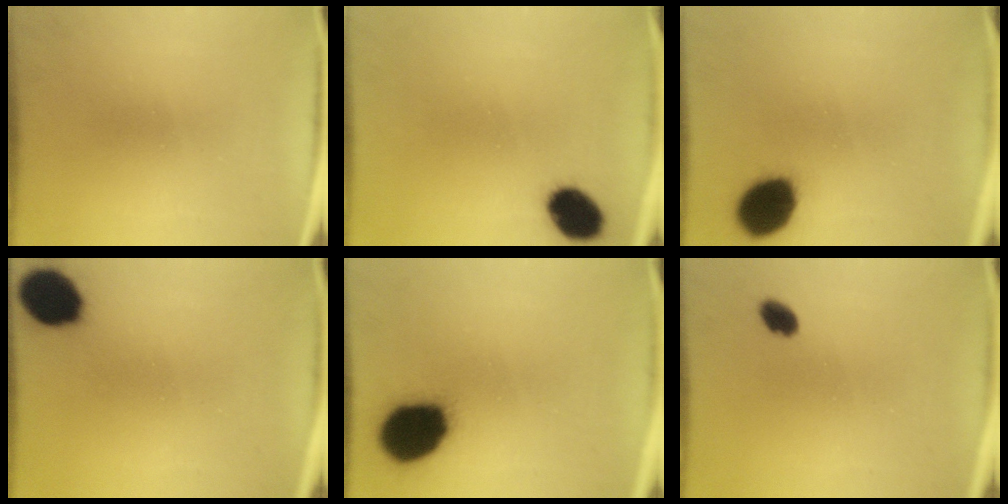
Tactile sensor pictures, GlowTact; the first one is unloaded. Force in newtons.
{"total": 8.7}
{"total": 13.4}
{"total": 12.2}
{"total": 17.1}
{"total": 2.8}